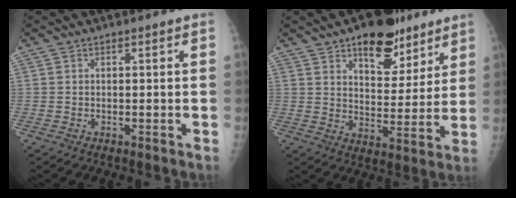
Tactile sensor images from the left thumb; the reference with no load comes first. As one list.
[{"total": 14.5, "force": [9.2, 7.5, 8.3], "torque": [-0.065, -0.045, 0.135]}]